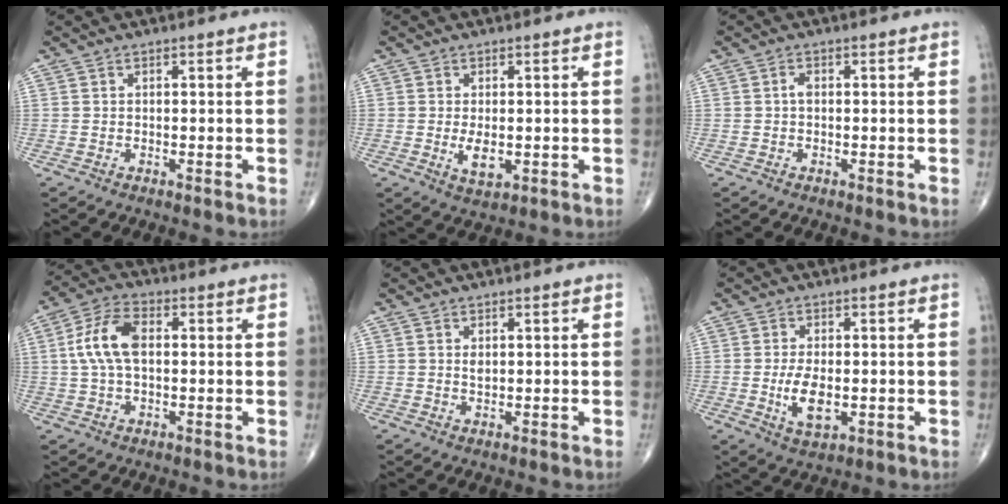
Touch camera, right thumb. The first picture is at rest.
{"total": 3.8, "force": [-0.5, 1.9, 3.3], "torque": [-0.052, -0.008, -0.004]}
{"total": 1.1, "force": [-0.1, 0.7, 0.9], "torque": [-0.014, 0.002, -0.004]}
{"total": 9.3, "force": [1.0, 5.1, 7.7], "torque": [-0.159, 0.020, 0.016]}
{"total": 1.3, "force": [0.4, 0.7, 1.0], "torque": [-0.015, -0.002, 0.009]}
{"total": 6.3, "force": [-1.0, 3.1, 5.4], "torque": [-0.096, -0.009, -0.012]}